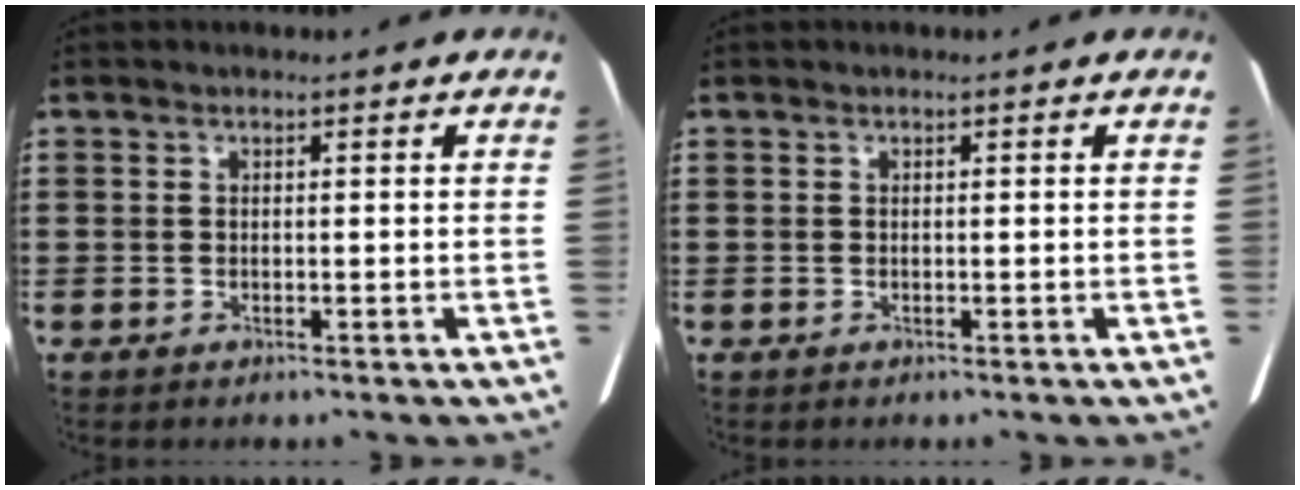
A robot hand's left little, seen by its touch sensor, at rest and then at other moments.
{"total": 0.0}